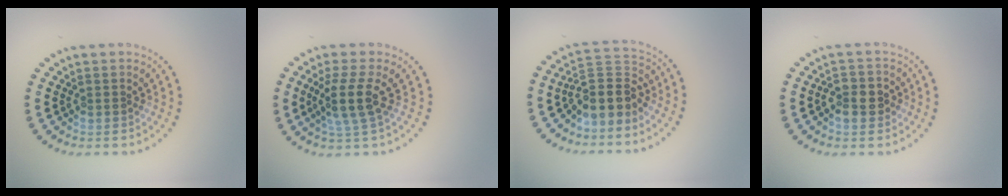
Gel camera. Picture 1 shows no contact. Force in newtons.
{"total": 3.5, "press": 2.7, "slide": 2.2}
{"total": 4.0, "press": 3.5, "slide": 2.0}
{"total": 2.6, "press": 2.5, "slide": 0.6}